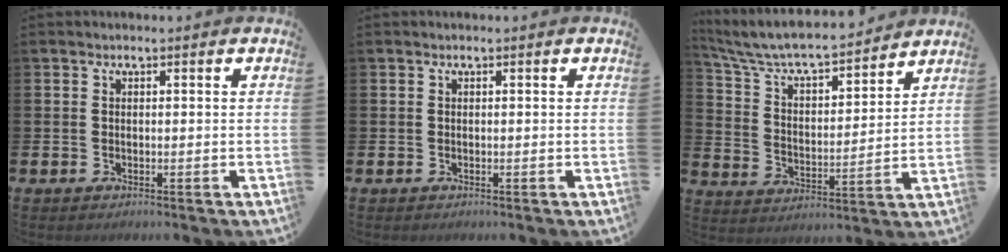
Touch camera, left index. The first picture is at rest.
{"total": 0.0}
{"total": 7.7, "force": [7.2, 1.4, 2.4], "torque": [-0.086, -0.054, 0.123]}